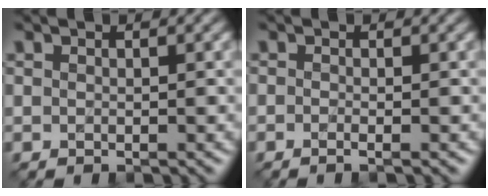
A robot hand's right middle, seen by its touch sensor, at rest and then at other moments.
{"total": 1.0, "force": [-0.4, 0.3, 0.9], "torque": [-0.011, -0.009, -0.012]}